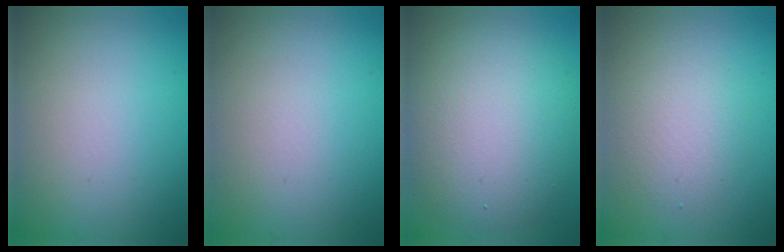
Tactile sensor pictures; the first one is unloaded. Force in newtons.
{"total": 0.0}
{"total": 8.3, "press": 8.3, "slide": 0.3}
{"total": 2.6, "press": 2.6, "slide": 0.2}